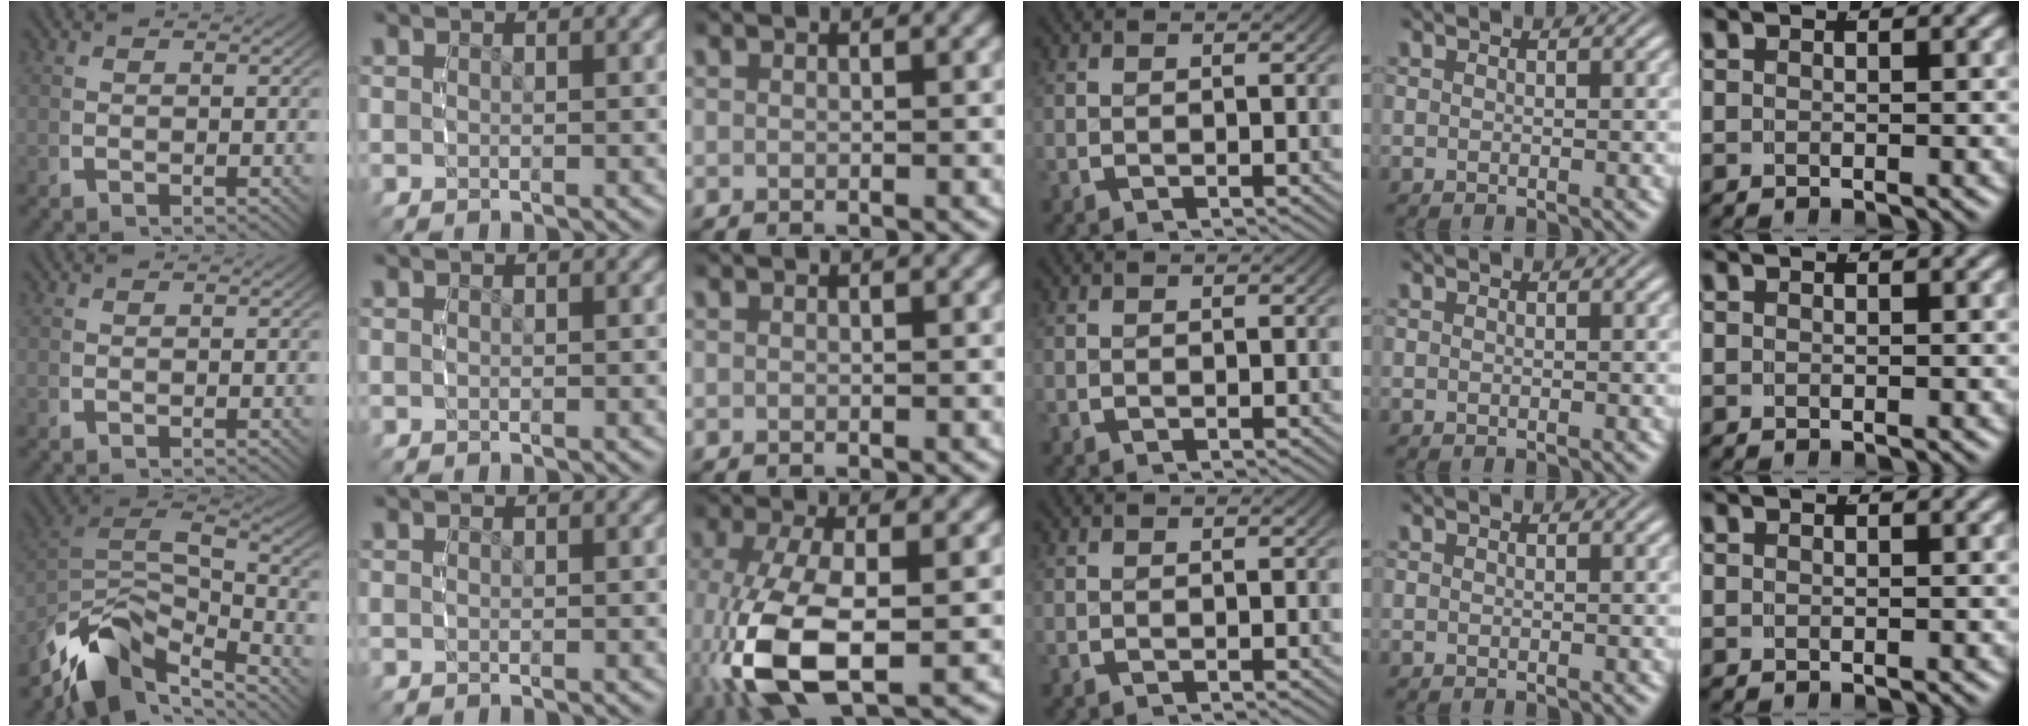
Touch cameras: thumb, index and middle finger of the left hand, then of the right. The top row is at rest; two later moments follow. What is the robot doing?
{"motion": "grasp_and_lifting", "object": "bottle cap"}